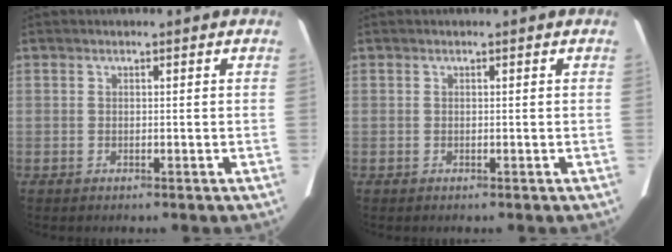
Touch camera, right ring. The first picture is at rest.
{"total": 0.0}